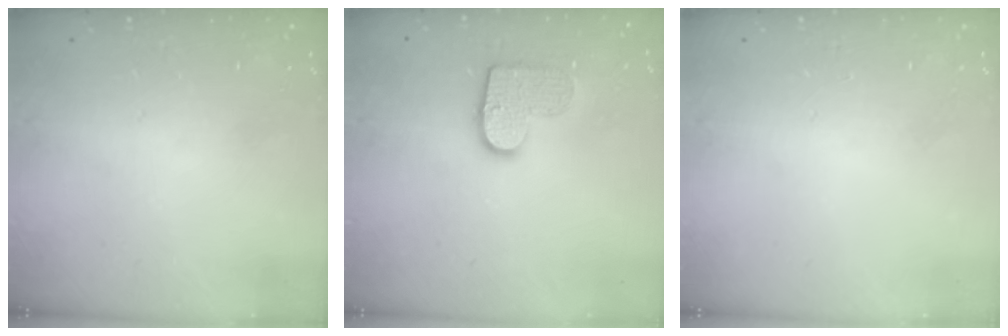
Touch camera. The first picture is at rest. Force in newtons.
{"total": 10.4, "press": 10.4, "slide": 0.5}
{"total": 0.0}